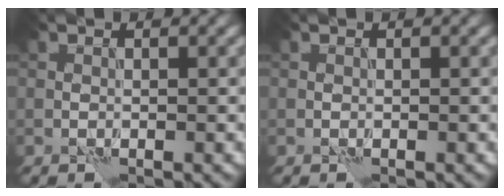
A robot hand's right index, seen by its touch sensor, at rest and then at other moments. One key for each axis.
{"total": 0.0}